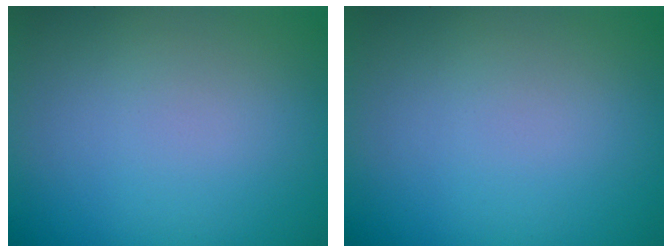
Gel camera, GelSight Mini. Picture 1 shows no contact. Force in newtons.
{"total": 0.0}